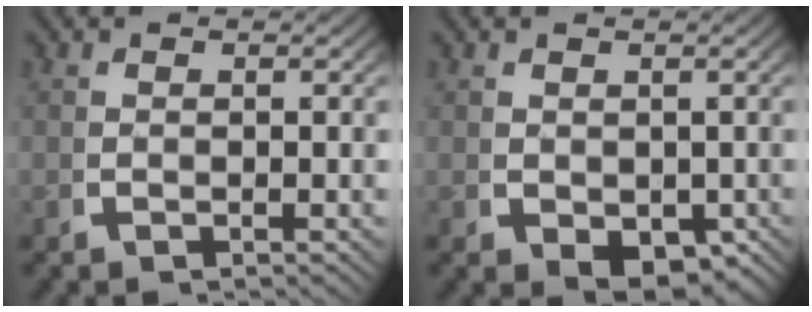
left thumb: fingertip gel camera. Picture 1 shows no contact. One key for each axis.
{"total": 2.5, "fx": -0.6, "fy": 1.8, "fz": 1.6, "tx": -0.026, "ty": -0.025, "tz": 0.009}